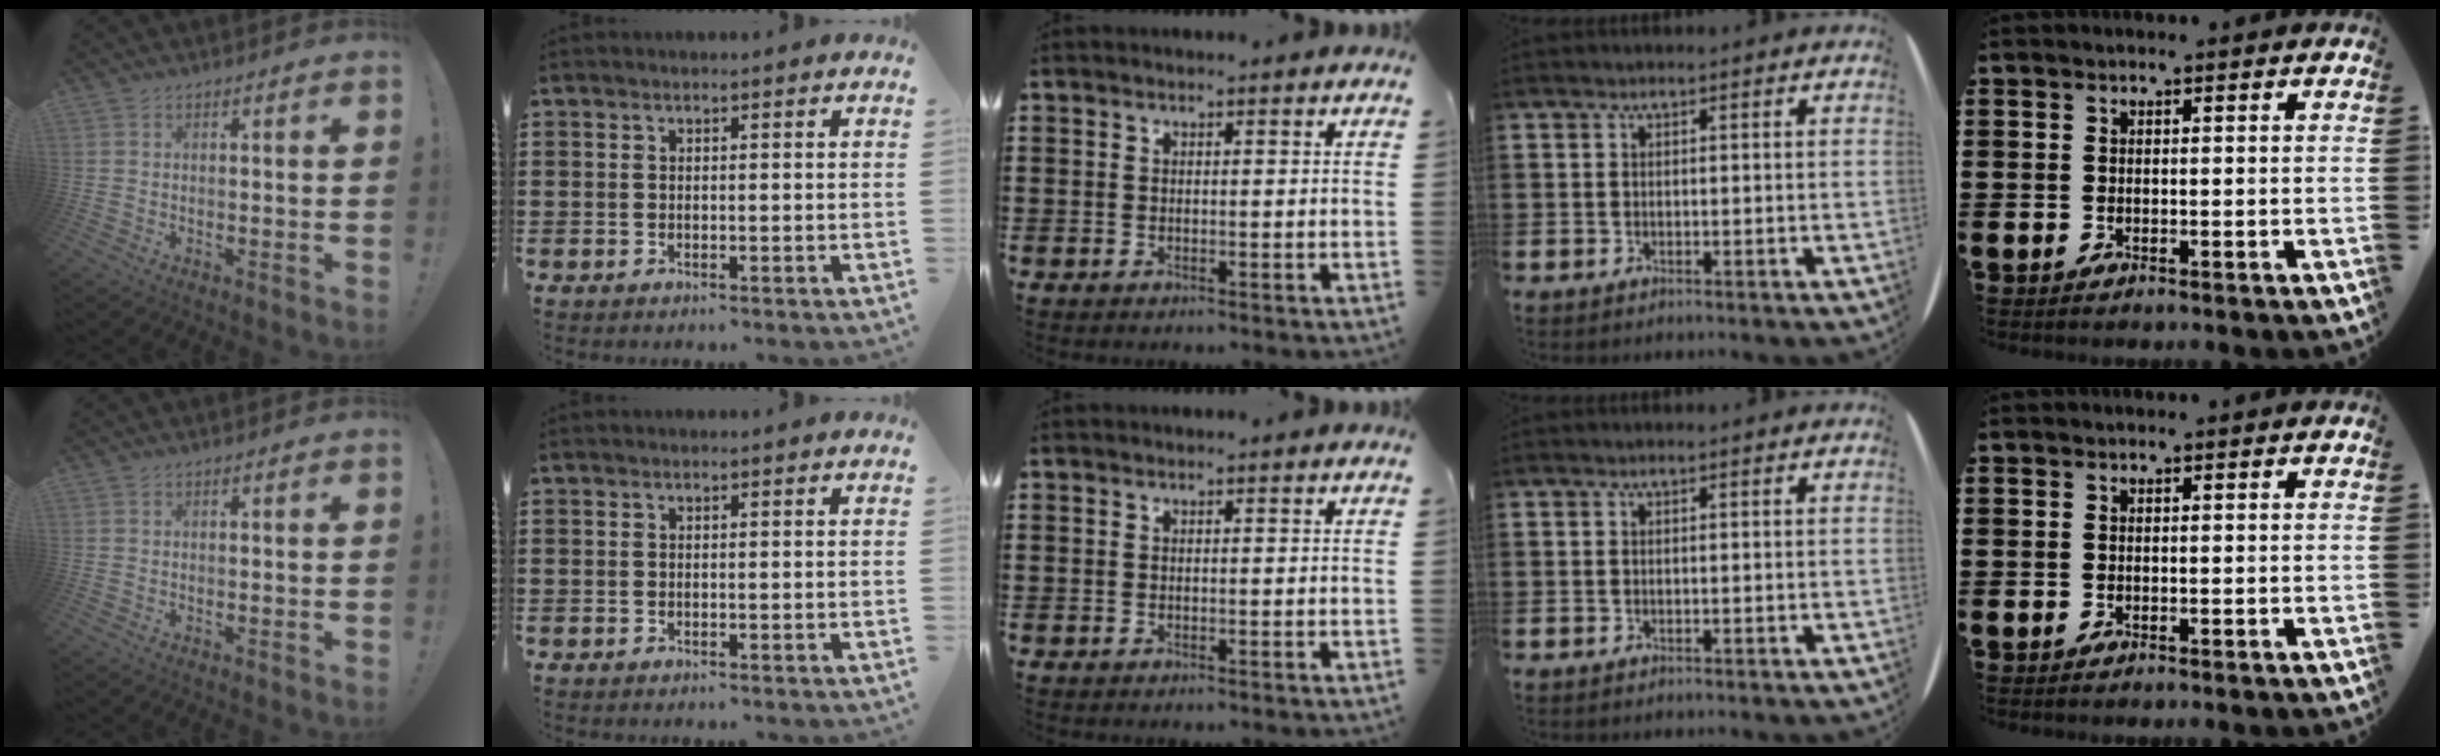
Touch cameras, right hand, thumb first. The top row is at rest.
{}